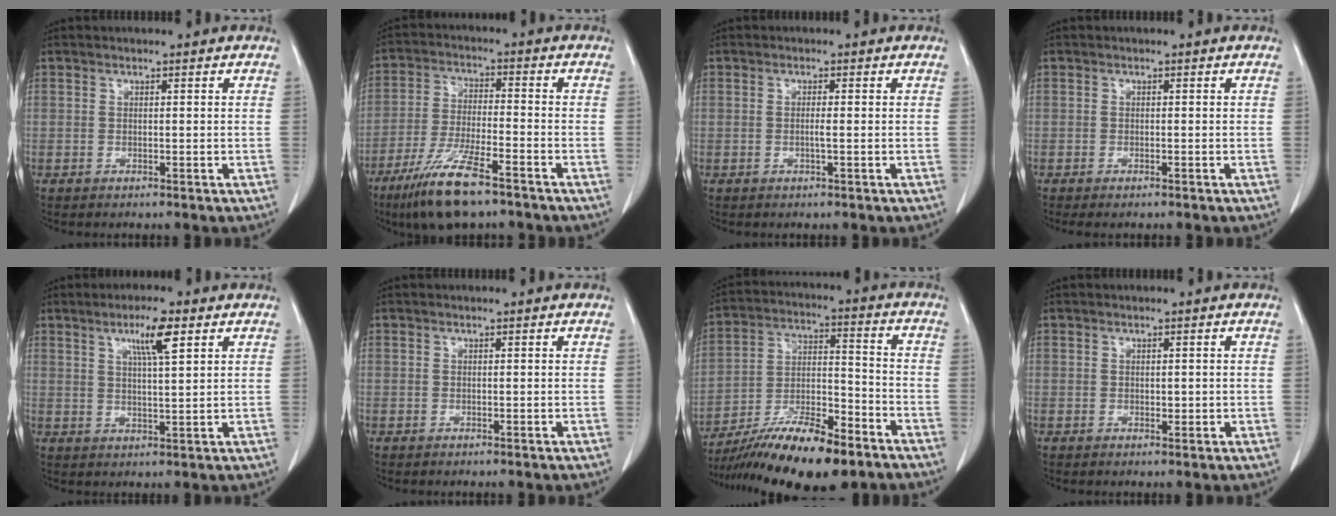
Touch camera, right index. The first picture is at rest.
{"total": 11.4, "force": [-7.8, 1.7, 8.1], "torque": [-0.161, -0.028, -0.138]}
{"total": 1.1, "force": [-0.1, -0.1, 1.1], "torque": [-0.020, 0.001, 0.000]}
{"total": 1.2, "force": [-0.9, 0.2, 0.8], "torque": [-0.010, -0.003, -0.008]}
{"total": 5.9, "force": [3.0, 0.3, 5.1], "torque": [-0.089, 0.001, 0.051]}
{"total": 0.0}
{"total": 17.9, "force": [-13.0, 3.9, 11.6], "torque": [-0.201, -0.007, -0.225]}
{"total": 0.9, "force": [0.1, 0.6, 0.6], "torque": [-0.005, 0.001, 0.005]}